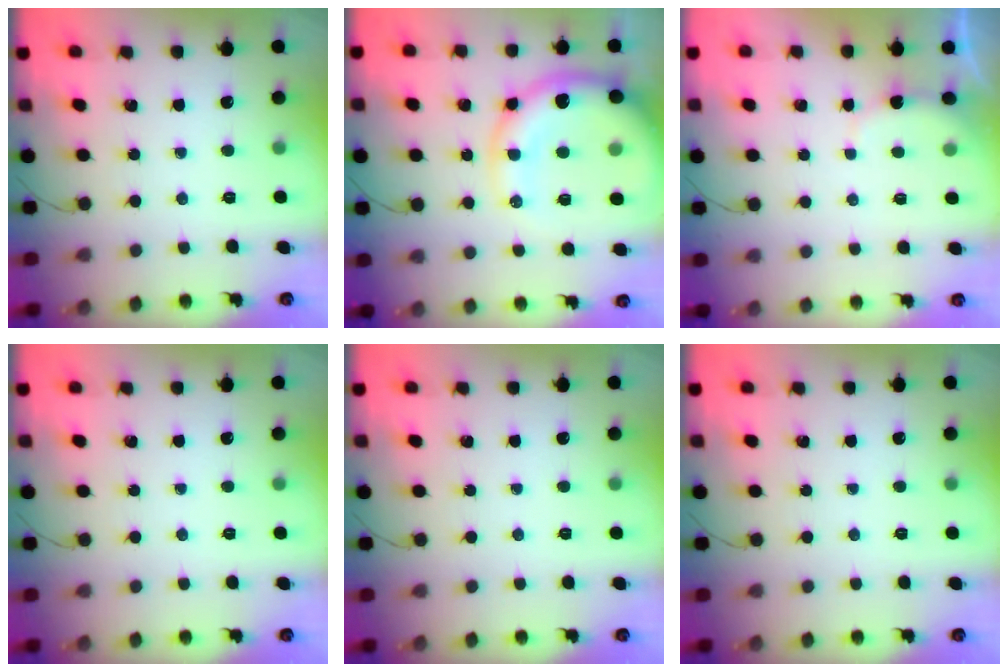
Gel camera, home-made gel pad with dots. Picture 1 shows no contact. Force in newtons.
{"total": 17.7, "press": 17.3, "slide": 3.9}
{"total": 5.1, "press": 5.0, "slide": 0.8}
{"total": 0.0}
{"total": 0.0}
{"total": 0.0}